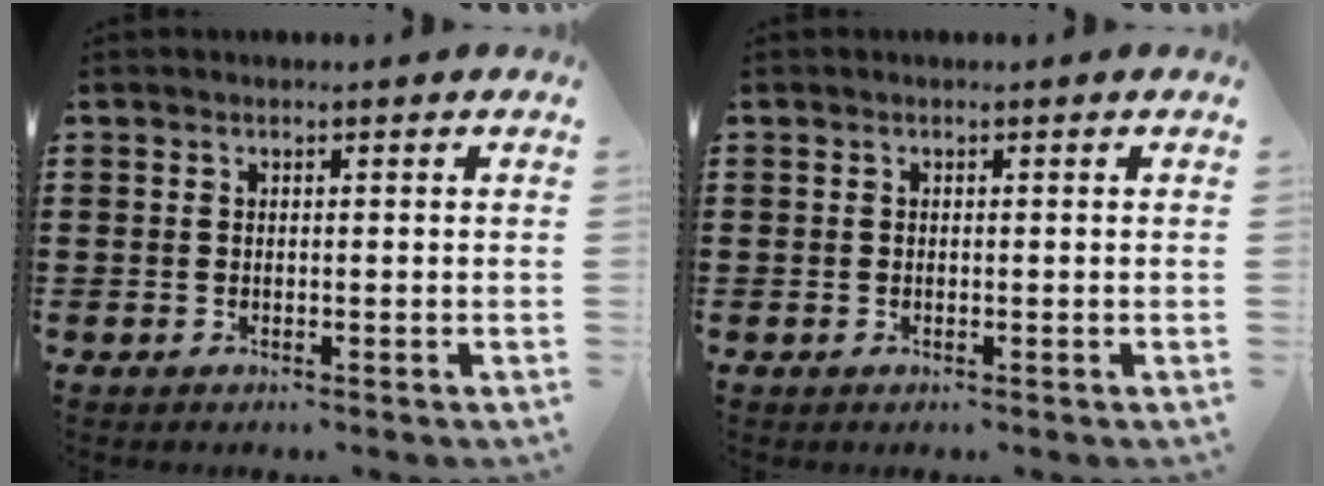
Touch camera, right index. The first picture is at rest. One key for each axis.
{"total": 0.0}